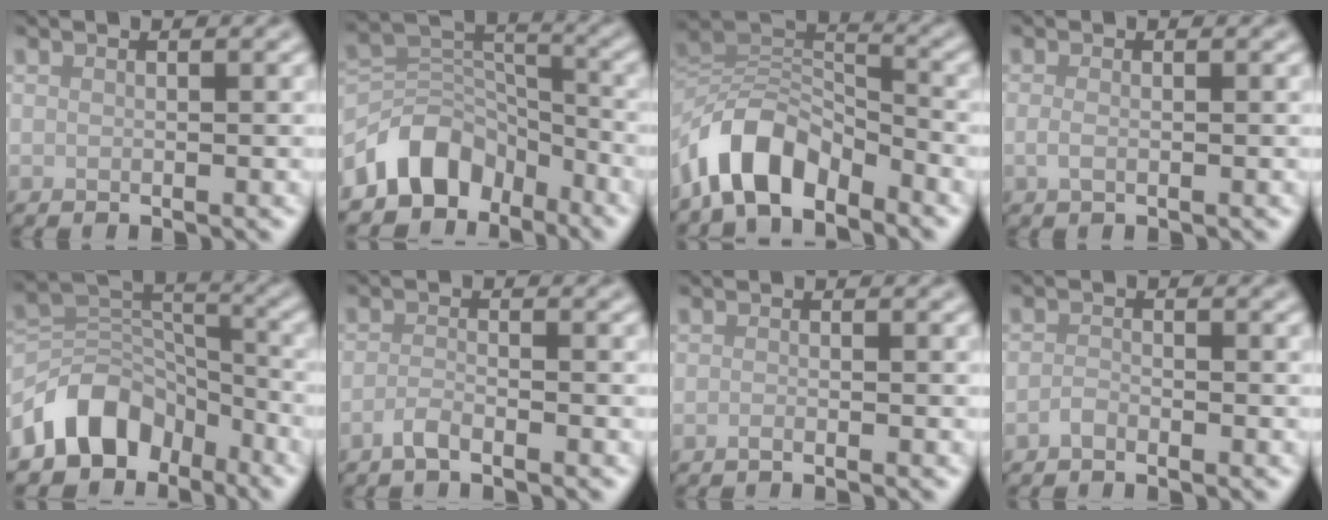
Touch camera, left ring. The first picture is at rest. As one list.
[{"total": 6.9, "force": [-4.6, 4.4, 2.5], "torque": [-0.020, 0.001, -0.091]}, {"total": 7.1, "force": [-5.1, 3.3, 3.8], "torque": [-0.055, 0.005, -0.101]}, {"total": 1.0, "force": [-0.2, 0.5, 0.9], "torque": [-0.024, -0.002, -0.008]}, {"total": 7.8, "force": [-4.9, 5.2, 3.1], "torque": [-0.032, 0.001, -0.096]}, {"total": 1.6, "force": [-1.3, 0.3, 1.0], "torque": [-0.019, 0.003, -0.031]}, {"total": 1.0, "force": [-0.8, 0.2, 0.6], "torque": [-0.004, -0.004, -0.019]}, {"total": 1.0, "force": [-0.9, 0.3, 0.4], "torque": [-0.009, 0.001, -0.020]}]